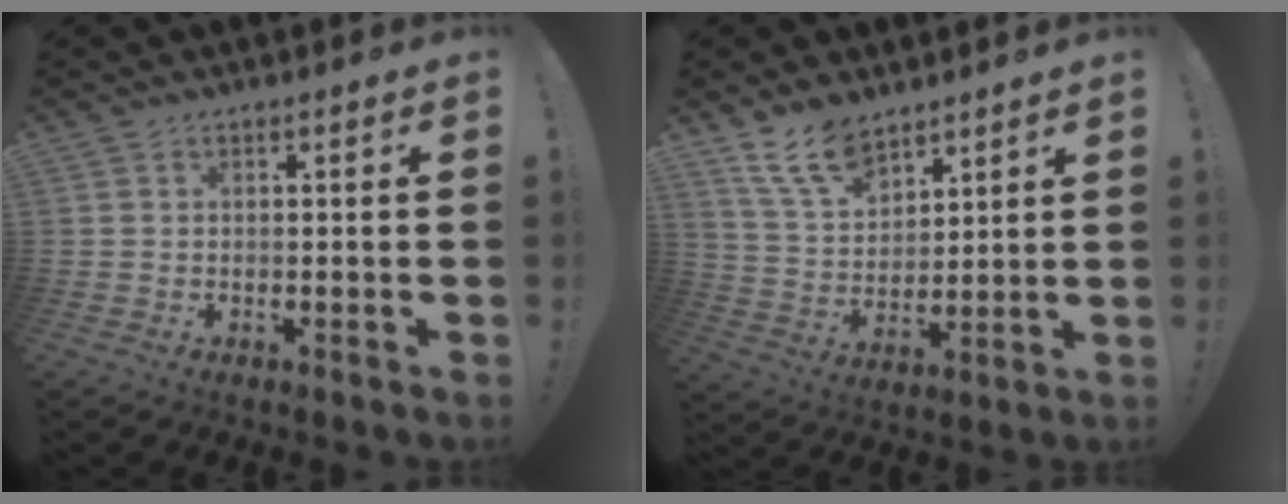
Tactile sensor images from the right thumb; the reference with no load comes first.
{"total": 11.9, "force": [9.1, 5.6, 5.2], "torque": [-0.108, -0.051, 0.176]}